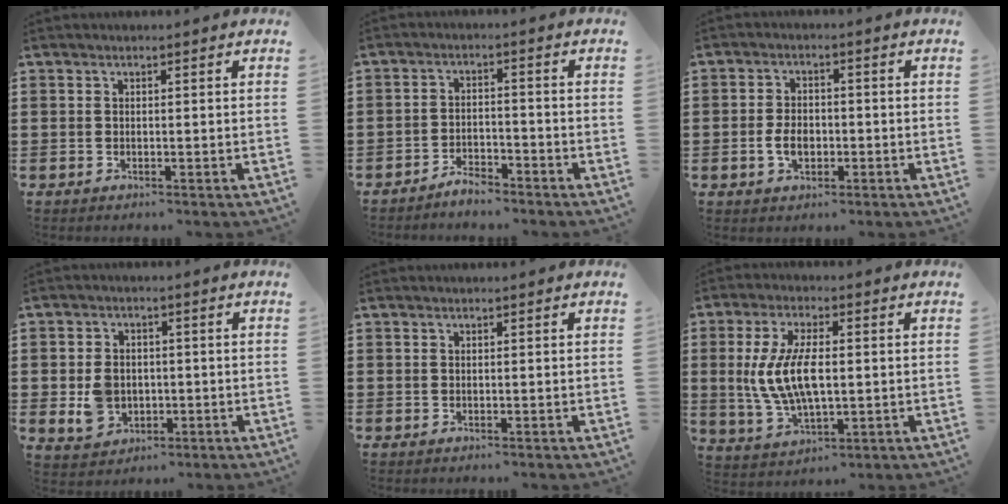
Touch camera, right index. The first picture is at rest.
{"total": 3.2, "force": [-3.1, 0.6, 0.3], "torque": [-0.012, 0.007, -0.065]}
{"total": 3.8, "force": [-0.9, 2.3, 2.8], "torque": [-0.069, -0.004, -0.020]}
{"total": 4.7, "force": [-0.7, 3.8, 2.7], "torque": [-0.072, 0.003, -0.015]}
{"total": 0.0}
{"total": 9.1, "force": [0.2, 4.0, 8.2], "torque": [-0.187, -0.001, -0.004]}